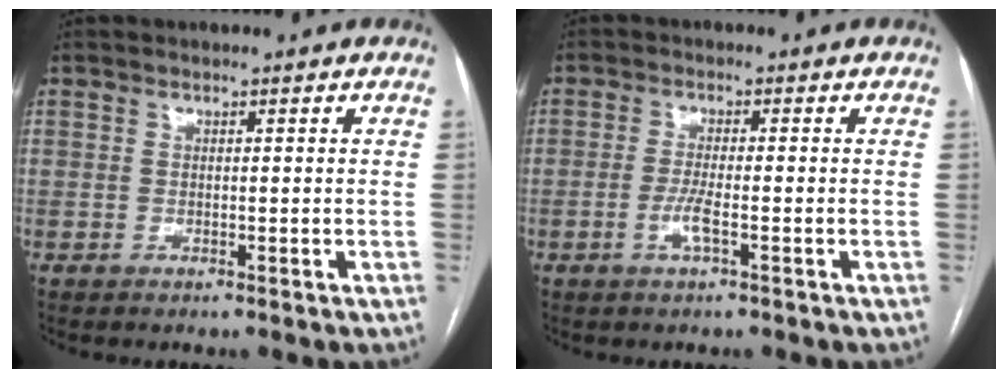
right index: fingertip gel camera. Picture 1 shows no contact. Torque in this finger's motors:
{"motor_torque": [0.67, -0.10, 0.28, 0.08]}